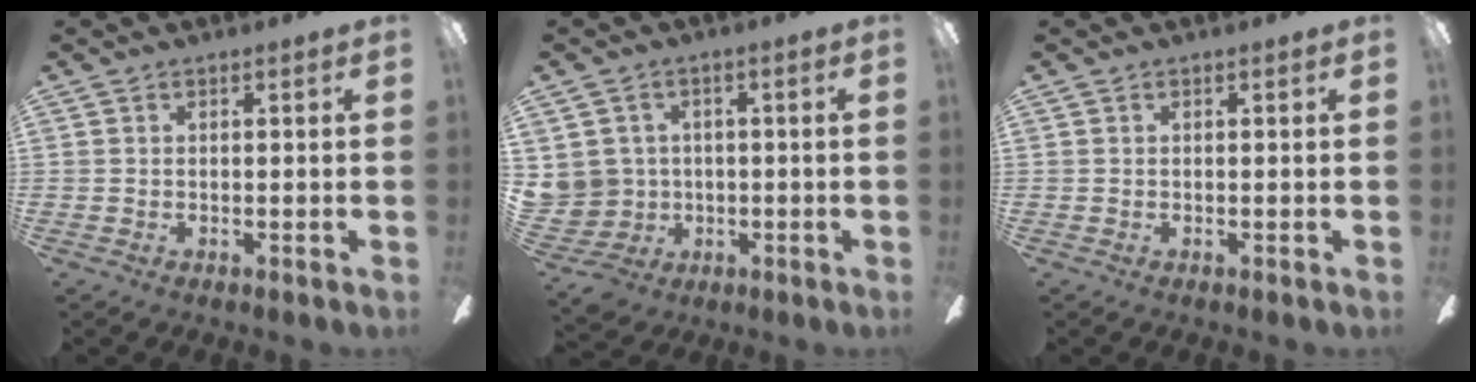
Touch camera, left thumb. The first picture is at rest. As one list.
[{"total": 6.9, "force": [1.1, 6.8, 0.2], "torque": [-0.032, -0.010, 0.030]}, {"total": 0.0}]